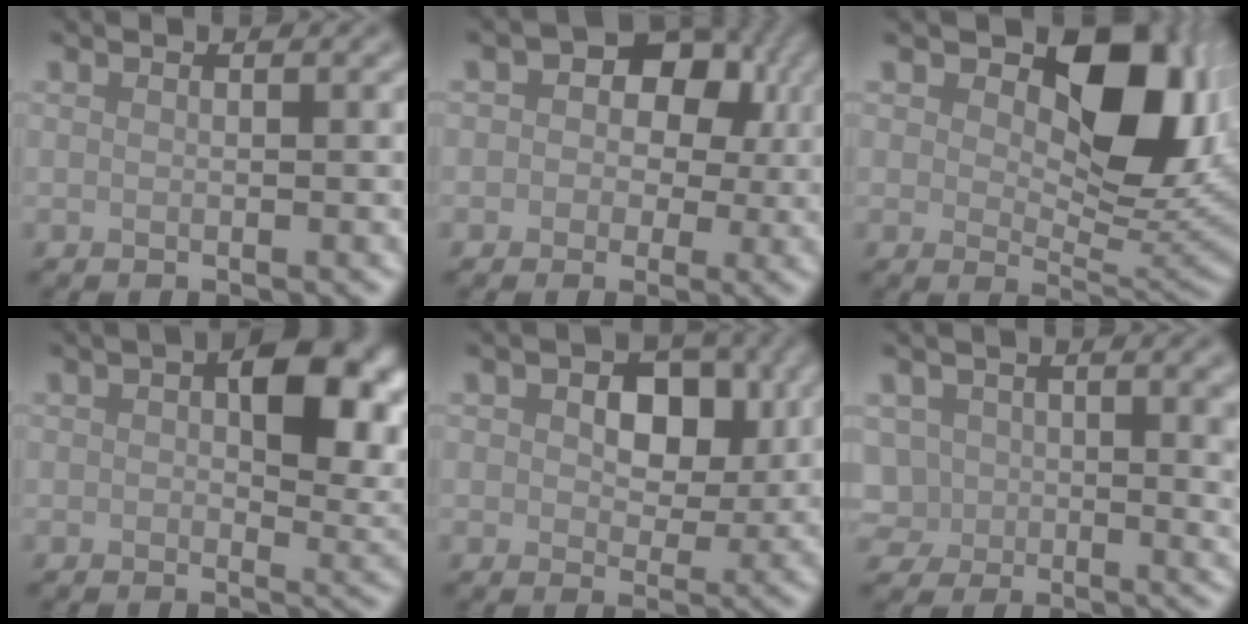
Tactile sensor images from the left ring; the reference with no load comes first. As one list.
[{"total": 6.8, "force": [1.3, 5.5, 3.7], "torque": [-0.029, 0.029, 0.000]}, {"total": 9.5, "force": [2.9, 5.3, 7.3], "torque": [-0.116, -0.009, 0.057]}, {"total": 7.9, "force": [1.8, 3.9, 6.6], "torque": [-0.089, 0.007, 0.035]}, {"total": 5.0, "force": [1.1, 3.3, 3.5], "torque": [-0.062, -0.003, 0.021]}, {"total": 5.4, "force": [0.6, 4.1, 3.5], "torque": [-0.090, -0.021, 0.034]}]